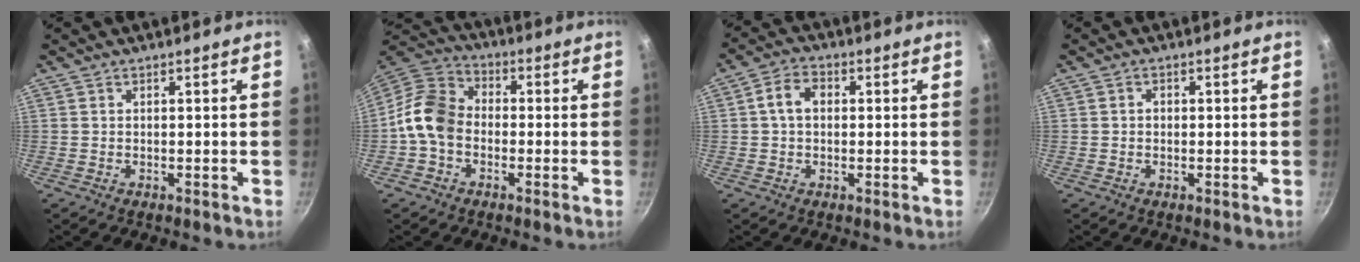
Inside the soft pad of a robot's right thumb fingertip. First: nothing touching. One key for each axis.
{"total": 10.4, "fx": -2.1, "fy": 7.9, "fz": 6.4, "tx": -0.097, "ty": 0.032, "tz": -0.065}
{"total": 5.2, "fx": 0.5, "fy": 3.8, "fz": 3.6, "tx": -0.052, "ty": 0.013, "tz": 0.001}
{"total": 1.1, "fx": -0.1, "fy": 1.0, "fz": 0.6, "tx": -0.008, "ty": 0.005, "tz": -0.002}